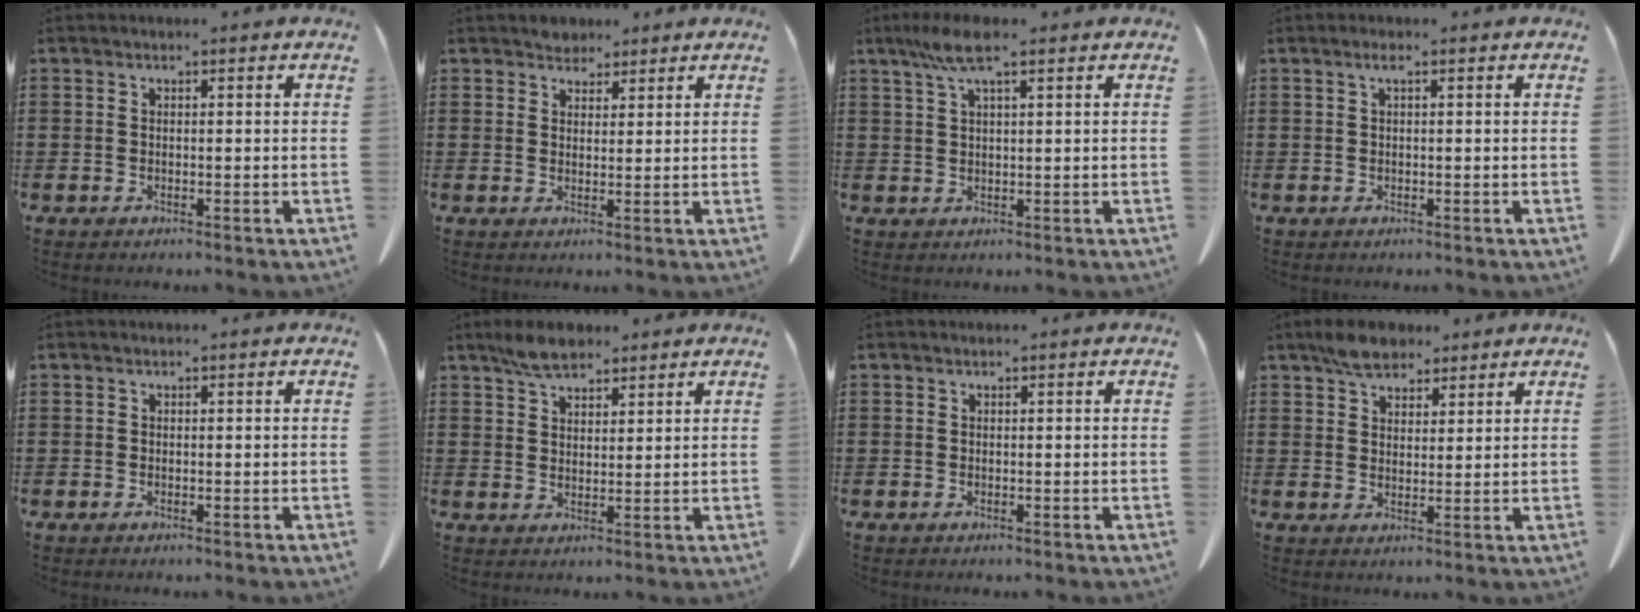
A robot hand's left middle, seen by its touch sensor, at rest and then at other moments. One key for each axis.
{"total": 2.6, "fx": 2.4, "fy": 1.1, "fz": 0.1, "tx": -0.008, "ty": 0.002, "tz": 0.046}
{"total": 5.1, "fx": 2.9, "fy": 0.9, "fz": 4.1, "tx": -0.088, "ty": 0.006, "tz": 0.050}
{"total": 1.1, "fx": 0.3, "fy": 0.2, "fz": 1.1, "tx": -0.022, "ty": 0.003, "tz": 0.005}
{"total": 0.0}
{"total": 4.9, "fx": 3.8, "fy": 2.1, "fz": 2.2, "tx": -0.053, "ty": 0.005, "tz": 0.072}
{"total": 0.0}
{"total": 5.2, "fx": 4.1, "fy": 2.6, "fz": 1.9, "tx": -0.041, "ty": 0.003, "tz": 0.078}